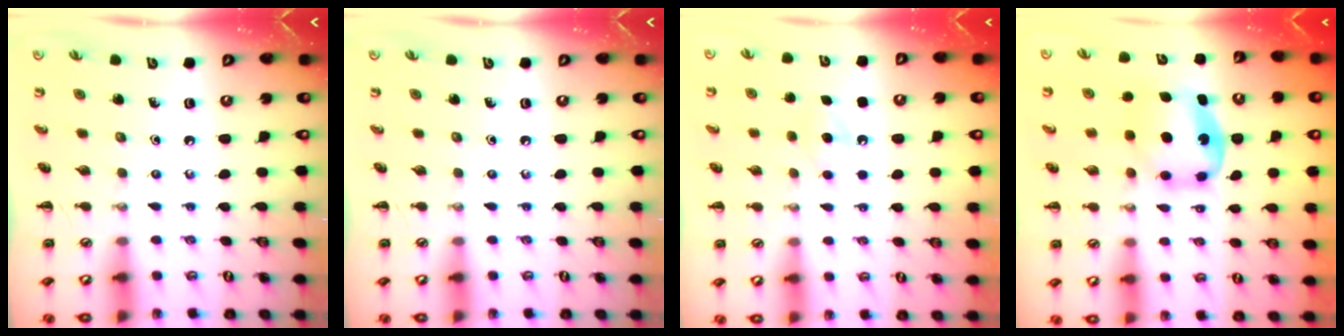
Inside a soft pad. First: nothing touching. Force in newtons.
{"total": 0.0}
{"total": 6.2, "press": 6.0, "slide": 1.6}
{"total": 6.4, "press": 6.1, "slide": 1.8}